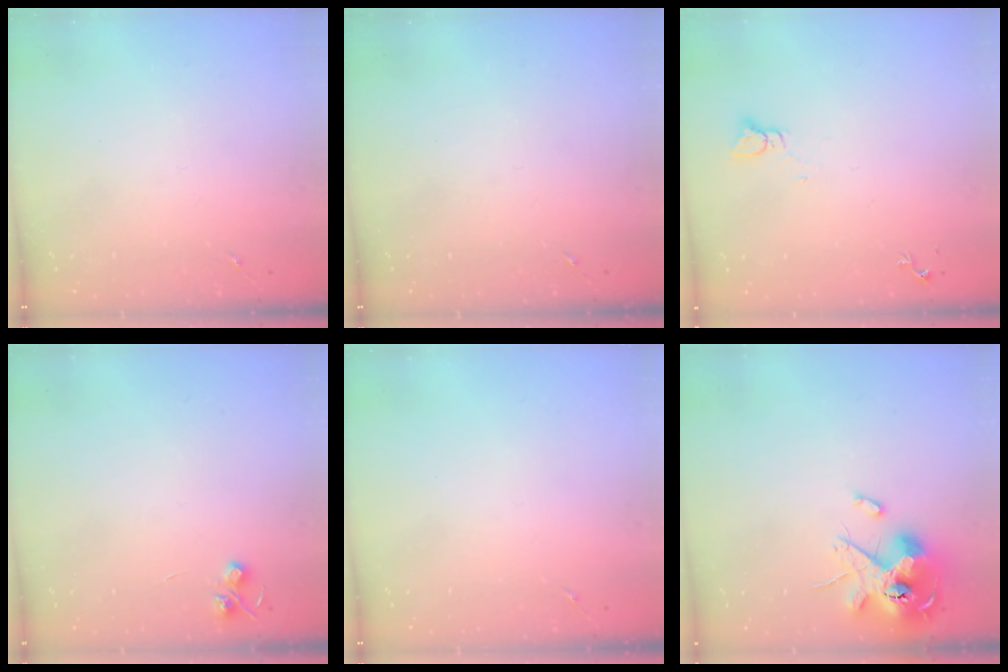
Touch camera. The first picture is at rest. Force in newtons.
{"total": 0.0}
{"total": 2.2, "press": 2.2, "slide": 0.1}
{"total": 4.6, "press": 4.6, "slide": 0.6}
{"total": 0.0}
{"total": 14.2, "press": 14.0, "slide": 2.0}